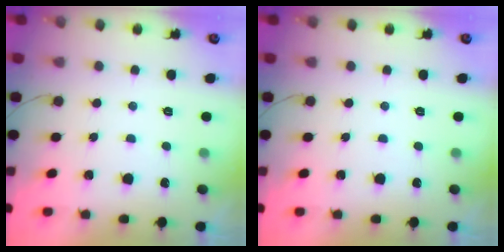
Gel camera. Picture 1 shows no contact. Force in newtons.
{"total": 0.0}